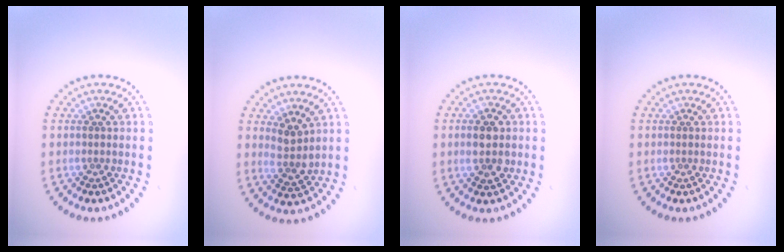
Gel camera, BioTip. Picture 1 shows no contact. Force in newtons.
{"total": 2.2, "press": 1.9, "slide": 1.2}
{"total": 3.3, "press": 3.3, "slide": 0.1}
{"total": 0.0}